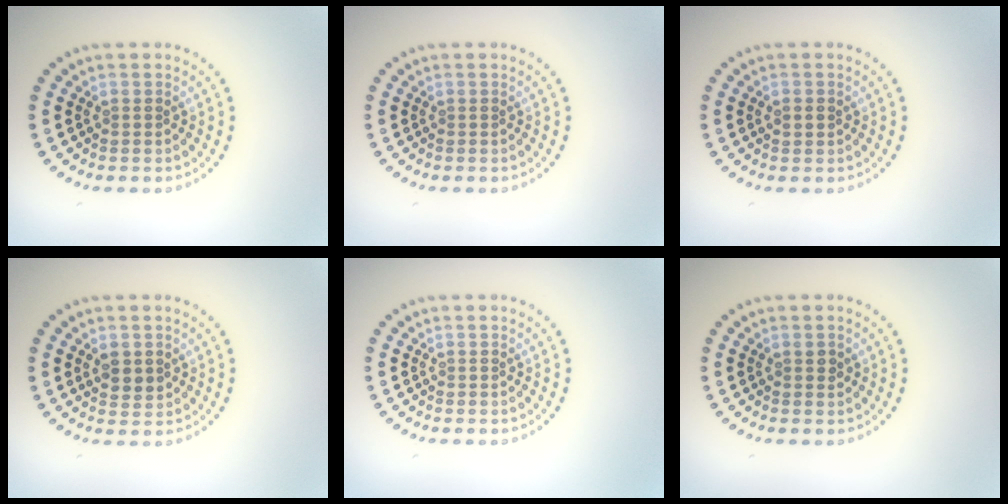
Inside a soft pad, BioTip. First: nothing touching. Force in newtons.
{"total": 0.0}
{"total": 1.3, "press": 1.2, "slide": 0.3}
{"total": 1.9, "press": 1.8, "slide": 0.3}
{"total": 0.0}
{"total": 0.8, "press": 0.8, "slide": 0.2}